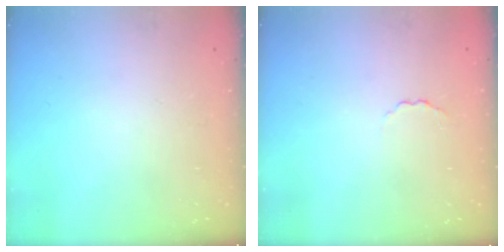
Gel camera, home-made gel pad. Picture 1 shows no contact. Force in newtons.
{"total": 2.0, "press": 1.9, "slide": 0.4}